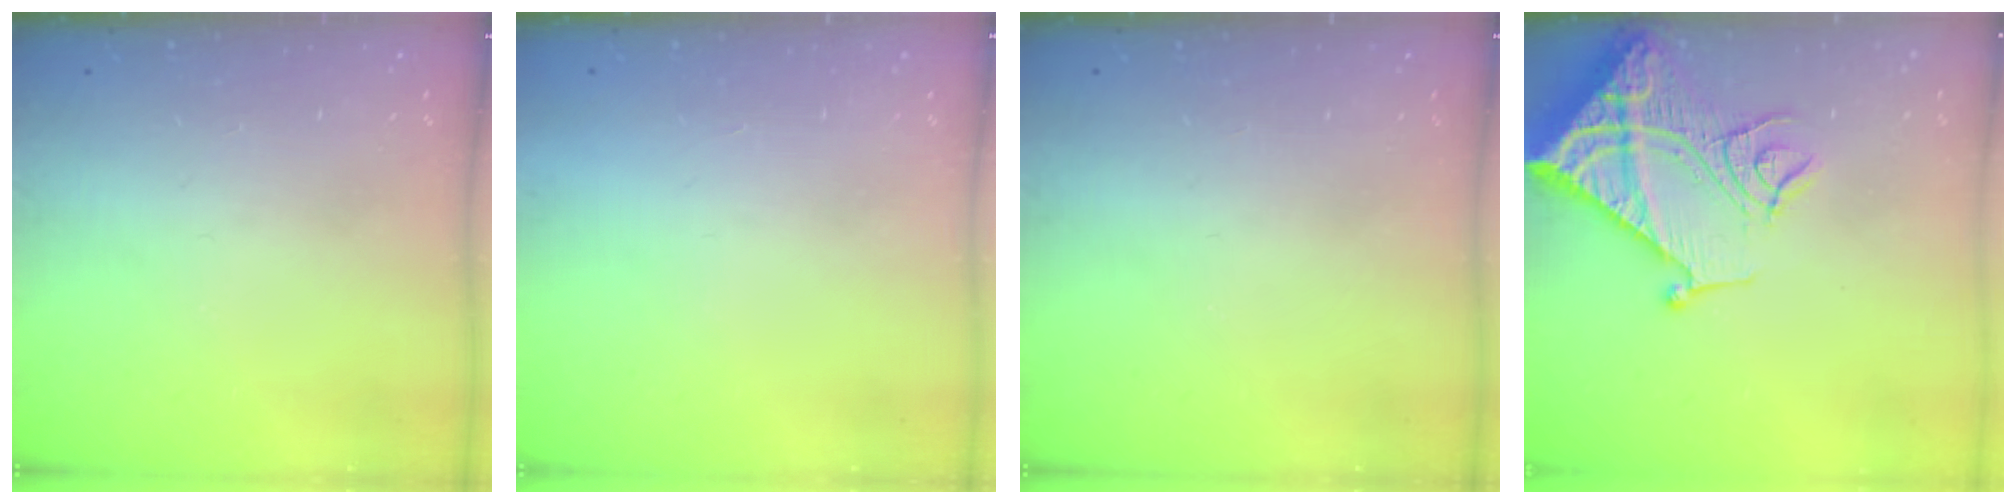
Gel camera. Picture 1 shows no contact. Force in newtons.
{"total": 1.5, "press": 1.5, "slide": 0.1}
{"total": 0.0}
{"total": 19.7, "press": 19.6, "slide": 2.1}